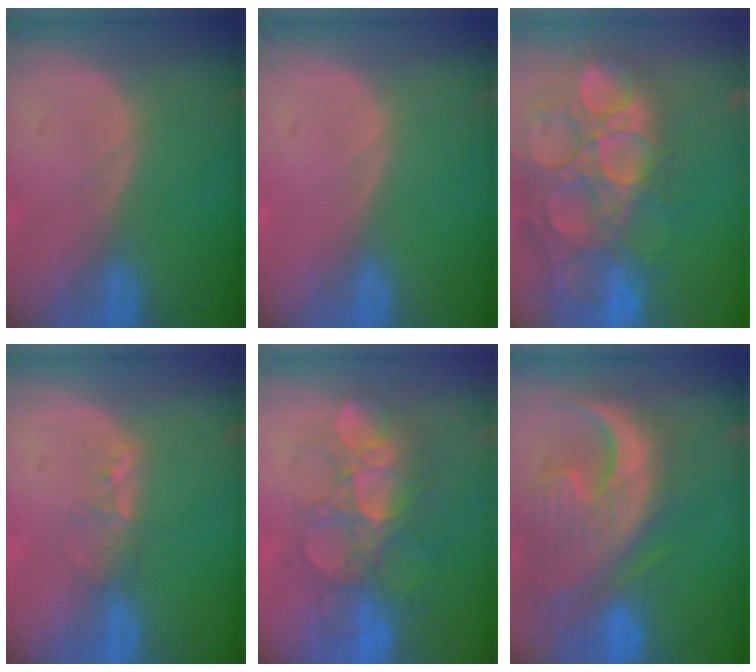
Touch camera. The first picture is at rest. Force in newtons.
{"total": 0.0}
{"total": 15.8, "press": 13.1, "slide": 8.9}
{"total": 2.0, "press": 1.9, "slide": 0.4}
{"total": 9.1, "press": 8.9, "slide": 1.9}
{"total": 13.5, "press": 11.4, "slide": 7.2}